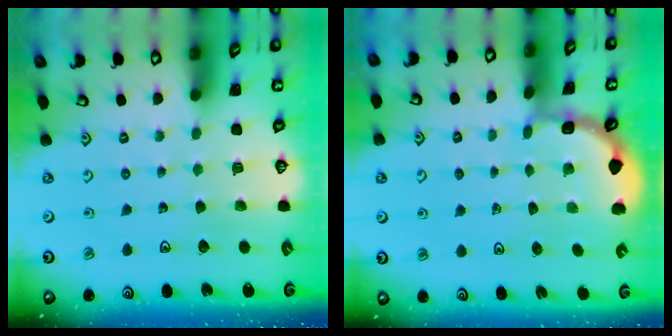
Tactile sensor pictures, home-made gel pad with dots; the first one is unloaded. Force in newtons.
{"total": 2.0, "press": 2.0, "slide": 0.1}